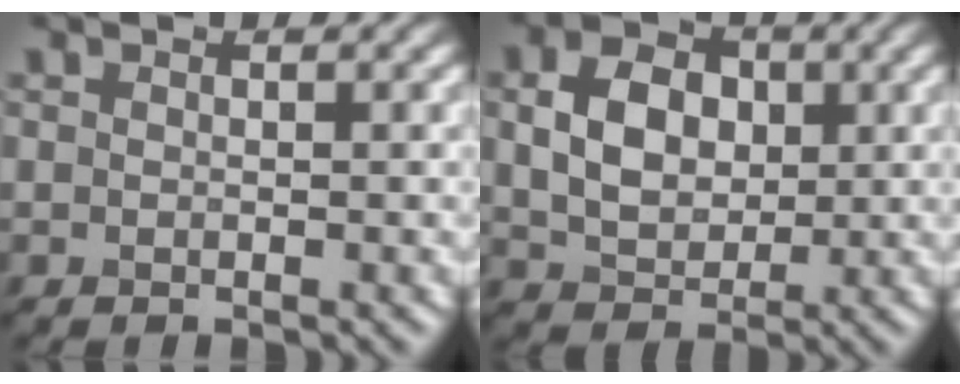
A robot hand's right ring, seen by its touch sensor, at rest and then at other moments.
{"total": 5.4, "force": [1.0, 4.0, 3.4], "torque": [-0.072, 0.003, 0.017]}